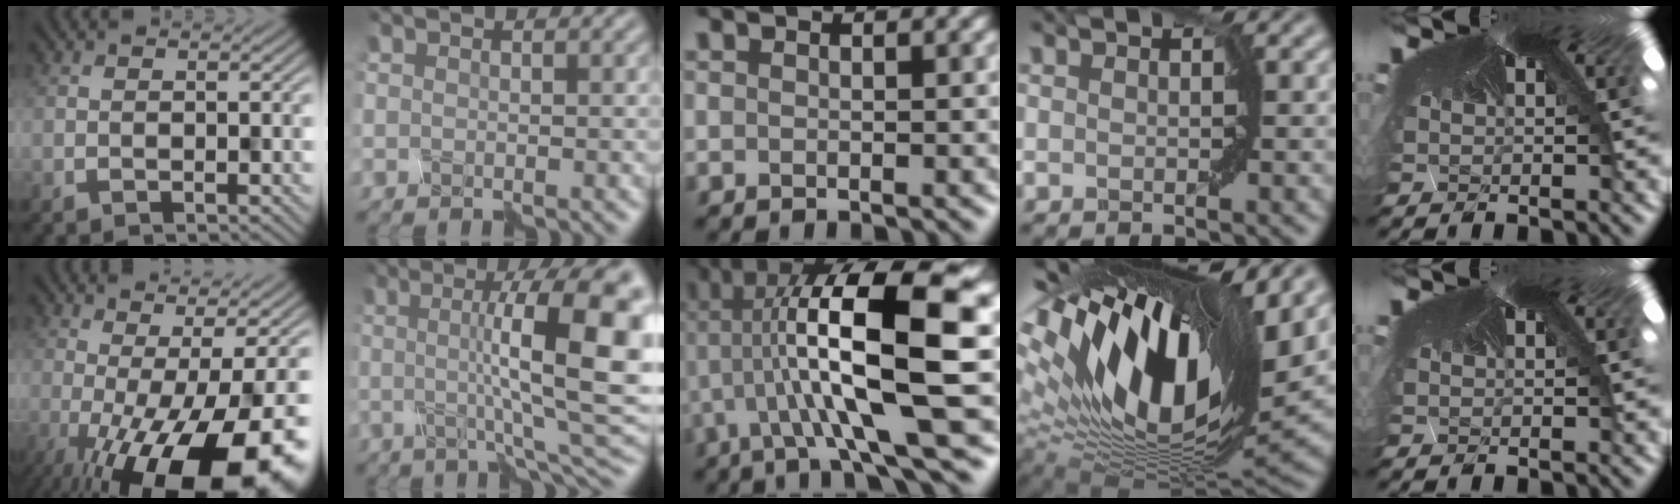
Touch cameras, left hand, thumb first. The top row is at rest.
{"thumb": {"total": 17.1, "force": [-6.0, 5.0, 15.2], "torque": [-0.222, -0.023, -0.086]}, "index": {"total": 12.1, "force": [0.1, 2.5, 11.8], "torque": [-0.146, 0.008, -0.002]}, "middle": {"total": 13.5, "force": [0.3, 2.3, 13.3], "torque": [-0.239, 0.016, 0.020]}, "ring": {"total": 18.2, "force": [7.8, 7.1, 14.9], "torque": [-0.278, 0.026, 0.127]}}